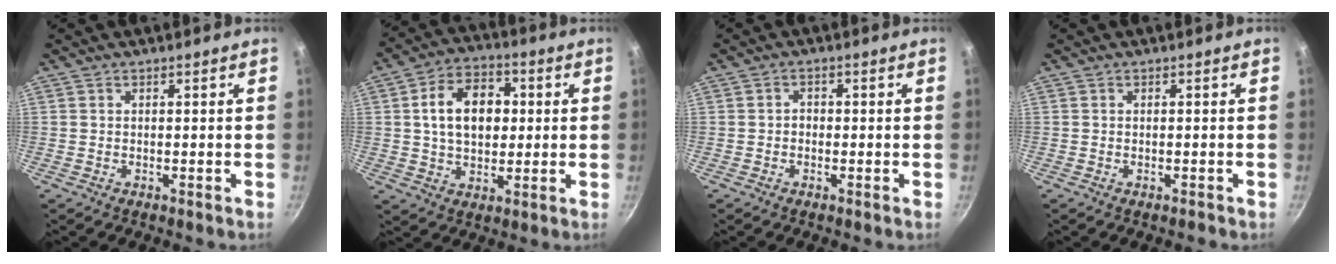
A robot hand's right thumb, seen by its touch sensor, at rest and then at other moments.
{"total": 13.0, "force": [1.7, 9.0, 9.2], "torque": [-0.120, 0.015, 0.020]}
{"total": 1.4, "force": [-0.4, 1.2, 0.7], "torque": [-0.008, 0.007, -0.009]}
{"total": 0.6, "force": [-0.5, 0.1, 0.4], "torque": [-0.009, 0.005, -0.008]}